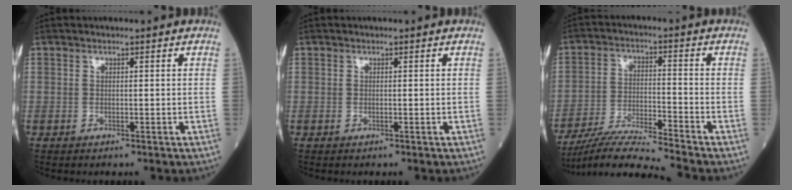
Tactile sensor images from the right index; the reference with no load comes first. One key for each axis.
{"total": 0.0}
{"total": 9.8, "fx": -9.0, "fy": -2.0, "fz": 3.0, "tx": -0.054, "ty": -0.012, "tz": -0.169}